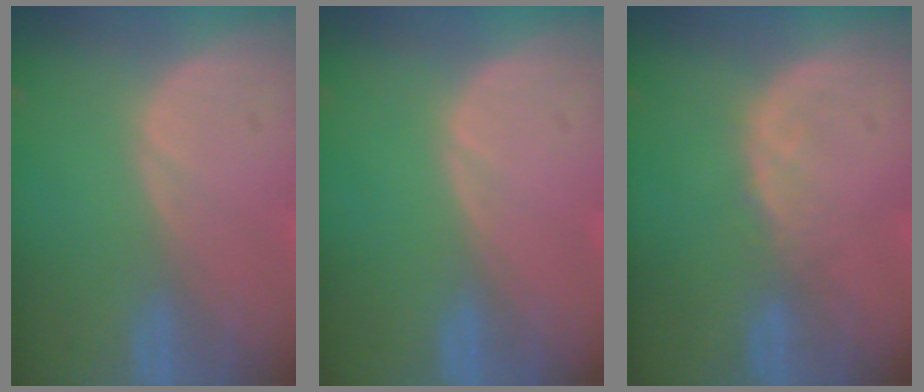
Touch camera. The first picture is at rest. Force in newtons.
{"total": 0.0}
{"total": 1.4, "press": 1.4, "slide": 0.2}